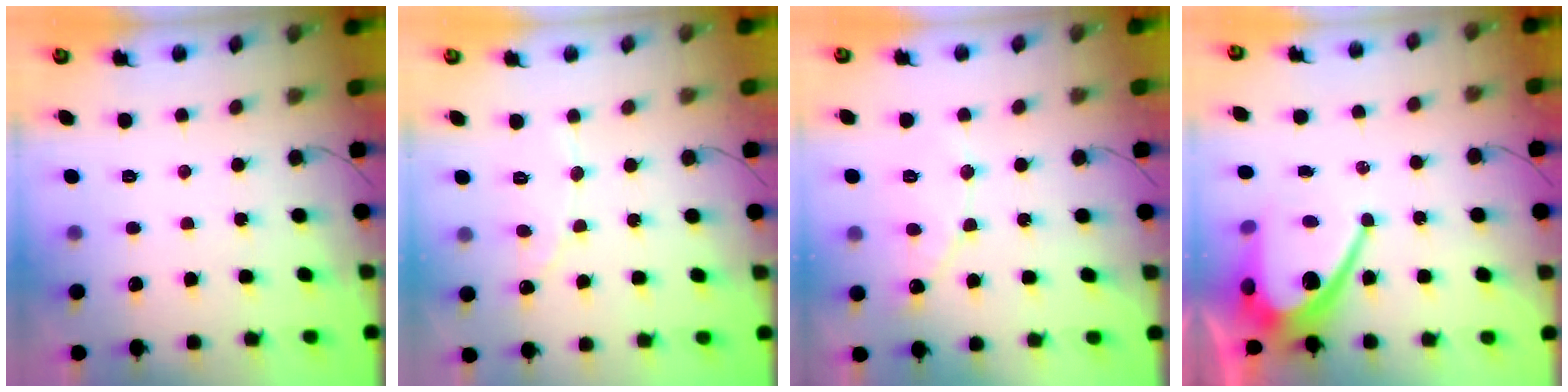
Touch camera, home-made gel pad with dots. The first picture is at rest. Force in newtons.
{"total": 6.4, "press": 6.4, "slide": 0.4}
{"total": 7.1, "press": 7.1, "slide": 0.6}
{"total": 12.7, "press": 12.7, "slide": 1.2}